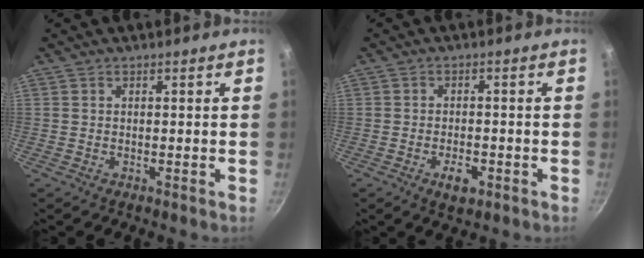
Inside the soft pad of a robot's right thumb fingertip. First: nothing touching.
{"total": 4.0, "force": [-1.8, 2.0, 2.9], "torque": [-0.041, 0.009, -0.025]}